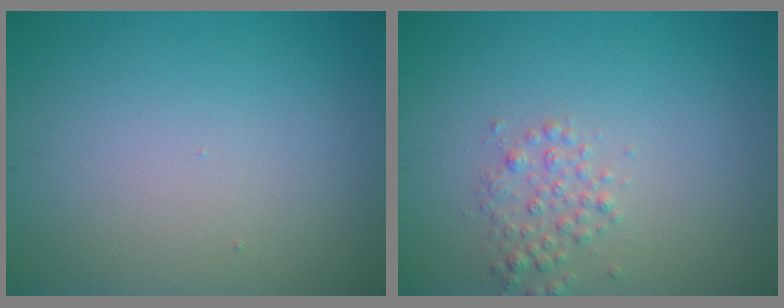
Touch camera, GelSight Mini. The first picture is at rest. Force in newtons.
{"total": 1.8, "press": 1.8, "slide": 0.0}